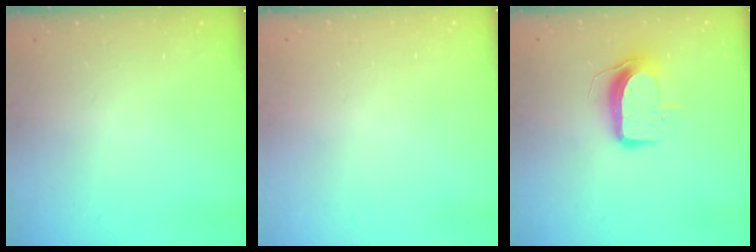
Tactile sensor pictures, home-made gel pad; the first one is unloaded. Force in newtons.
{"total": 0.0}
{"total": 9.0, "press": 9.0, "slide": 0.6}